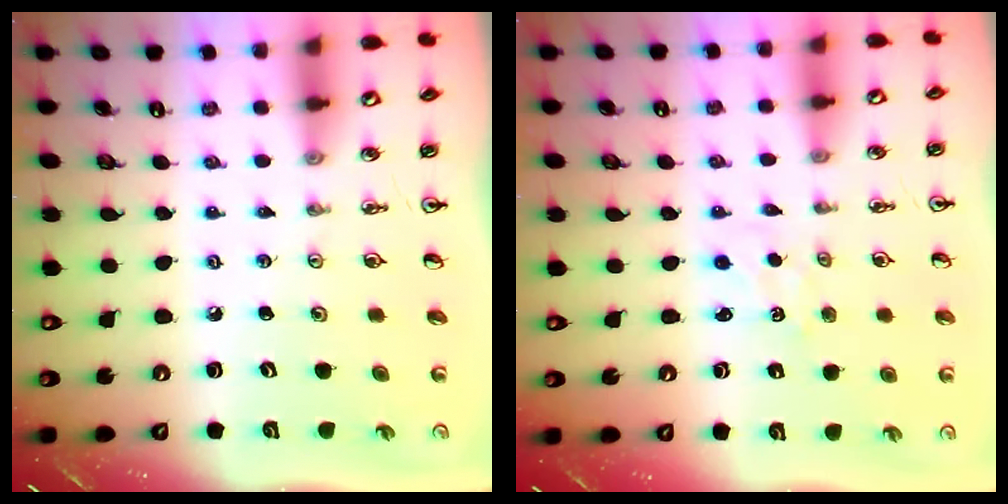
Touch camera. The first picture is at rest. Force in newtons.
{"total": 1.6, "press": 1.5, "slide": 0.3}